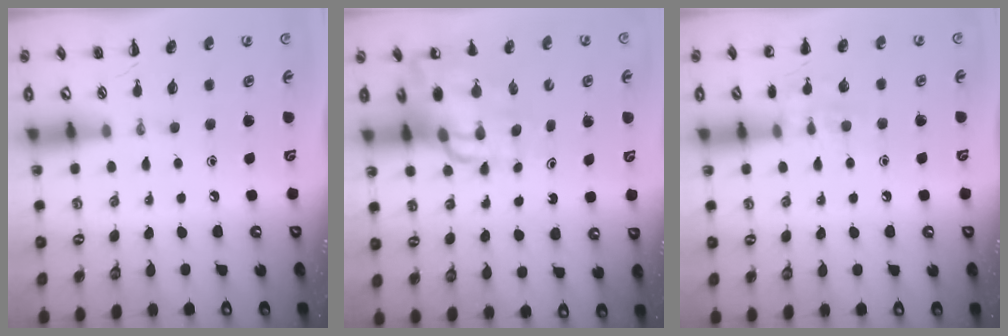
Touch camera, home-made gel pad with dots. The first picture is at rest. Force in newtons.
{"total": 13.2, "press": 12.7, "slide": 3.6}
{"total": 7.6, "press": 7.4, "slide": 1.7}